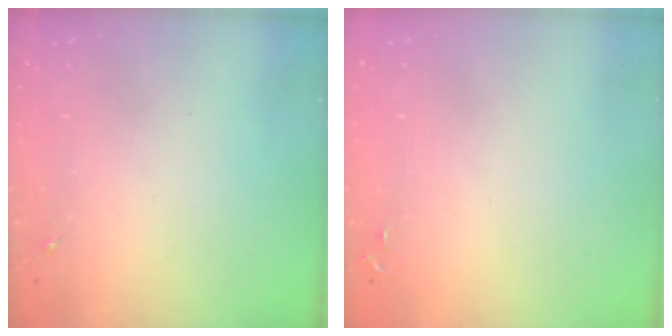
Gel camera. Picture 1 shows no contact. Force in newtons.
{"total": 2.8, "press": 2.8, "slide": 0.4}